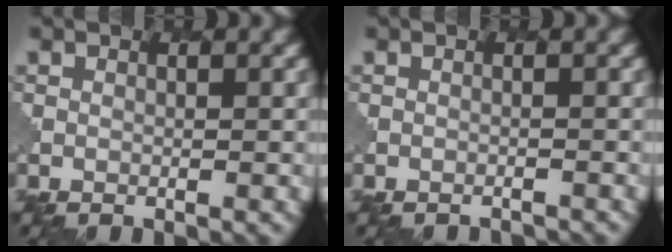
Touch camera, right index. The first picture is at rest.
{"total": 1.7, "force": [-1.7, 0.3, 0.2], "torque": [0.006, -0.004, -0.023]}